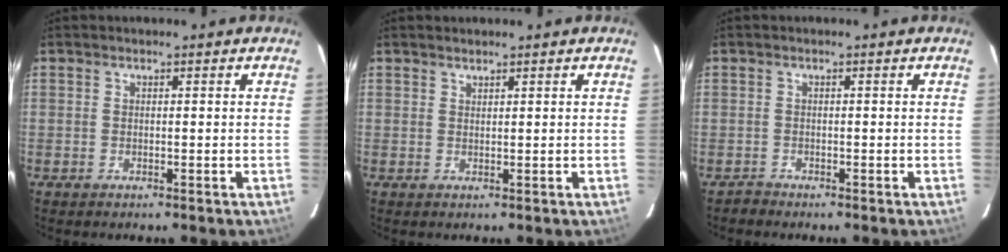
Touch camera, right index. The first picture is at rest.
{"total": 0.7, "force": [0.7, 0.1, 0.1], "torque": [-0.002, 0.001, 0.014]}
{"total": 1.2, "force": [-1.0, 0.4, -0.4], "torque": [0.006, 0.006, -0.020]}